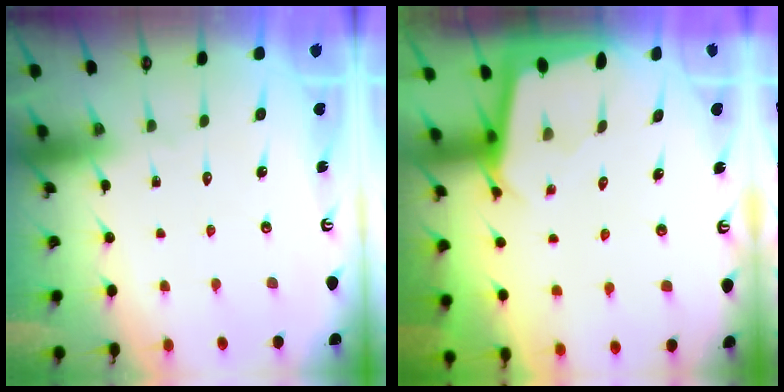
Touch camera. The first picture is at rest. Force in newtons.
{"total": 2.4, "press": 2.4, "slide": 0.1}